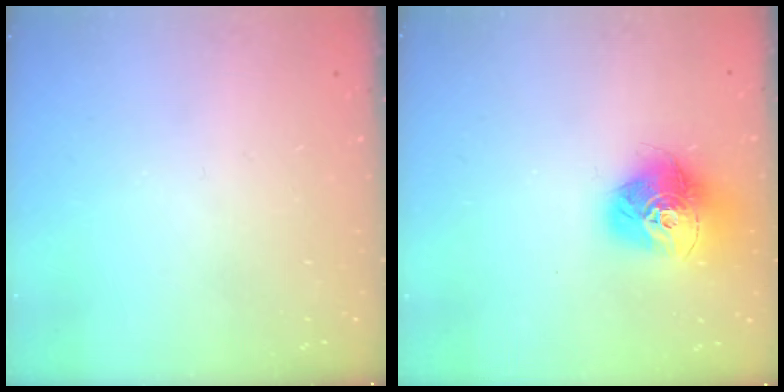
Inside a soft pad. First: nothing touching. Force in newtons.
{"total": 17.0, "press": 16.9, "slide": 1.5}